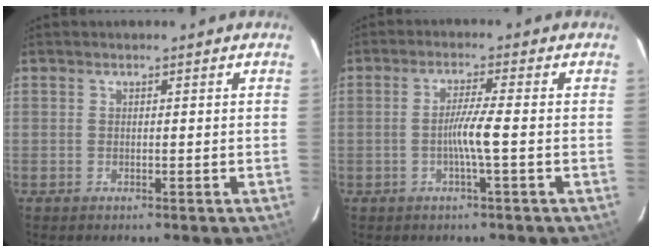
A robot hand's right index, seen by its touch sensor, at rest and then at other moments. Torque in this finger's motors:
{"motor_torque": [0.44, -0.06, 0.24, 0.05]}